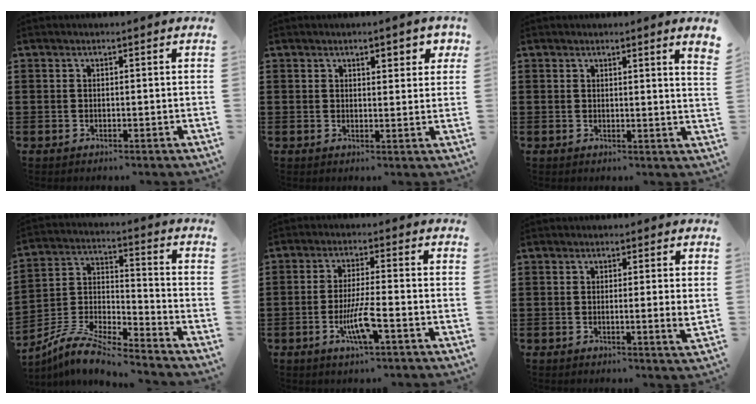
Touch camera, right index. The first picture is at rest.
{"total": 2.6, "force": [1.5, 1.1, 1.8], "torque": [-0.023, 0.000, 0.020]}
{"total": 1.7, "force": [1.2, -0.6, 0.9], "torque": [-0.011, -0.009, 0.021]}
{"total": 7.8, "force": [-7.4, 0.4, 2.5], "torque": [-0.066, -0.006, -0.153]}
{"total": 6.6, "force": [-2.6, 0.6, 6.0], "torque": [-0.118, -0.014, -0.050]}
{"total": 2.3, "force": [0.1, -0.1, 2.3], "torque": [-0.039, -0.007, 0.001]}